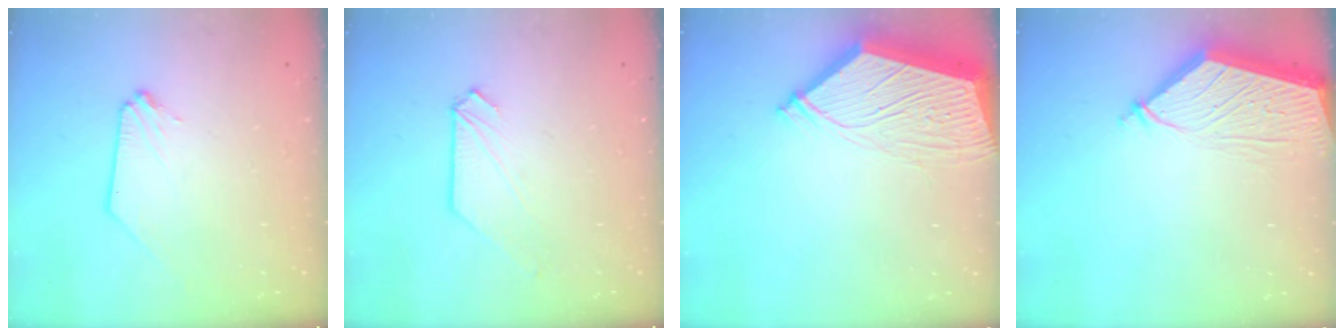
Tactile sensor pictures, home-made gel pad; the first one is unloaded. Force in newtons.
{"total": 0.7, "press": 0.7, "slide": 0.1}
{"total": 11.7, "press": 11.6, "slide": 1.5}
{"total": 5.2, "press": 5.2, "slide": 0.6}